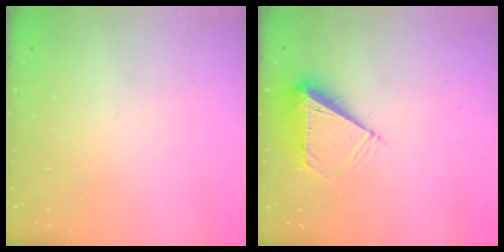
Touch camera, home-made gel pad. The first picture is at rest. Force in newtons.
{"total": 7.8, "press": 7.7, "slide": 1.2}